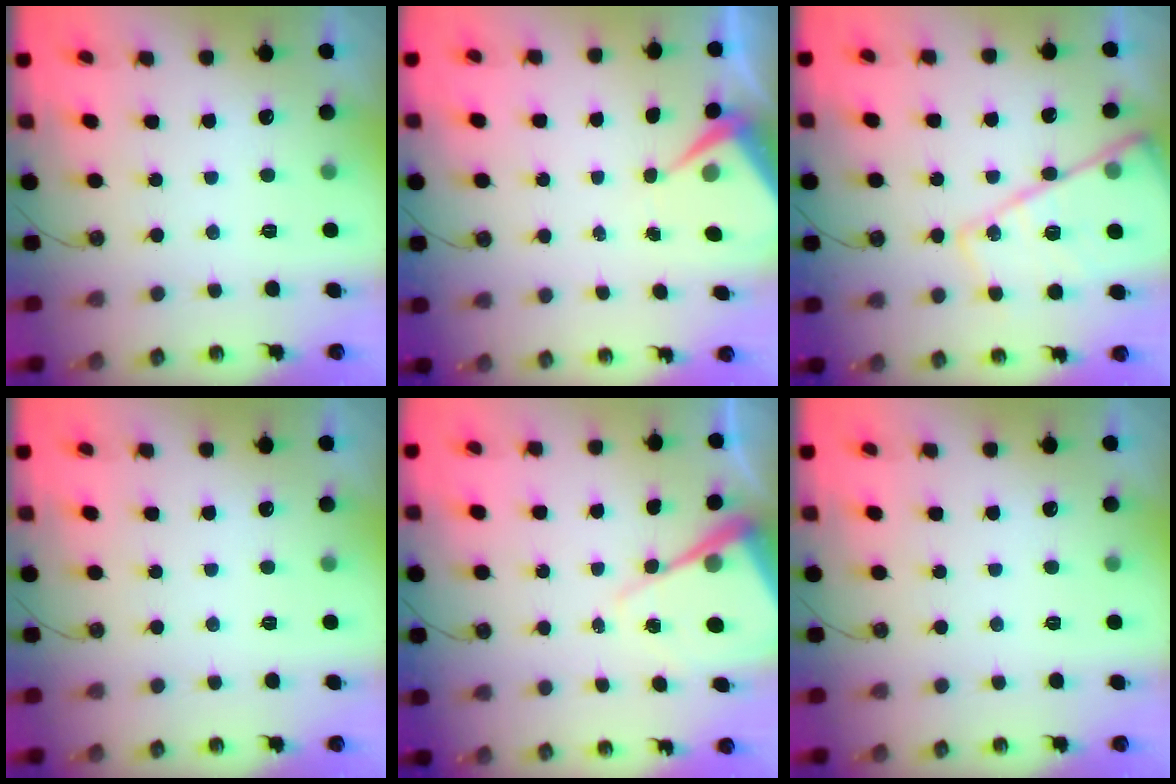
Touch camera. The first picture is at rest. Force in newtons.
{"total": 6.1, "press": 6.0, "slide": 0.9}
{"total": 19.4, "press": 19.3, "slide": 1.6}
{"total": 0.0}
{"total": 9.9, "press": 9.9, "slide": 0.9}
{"total": 0.0}